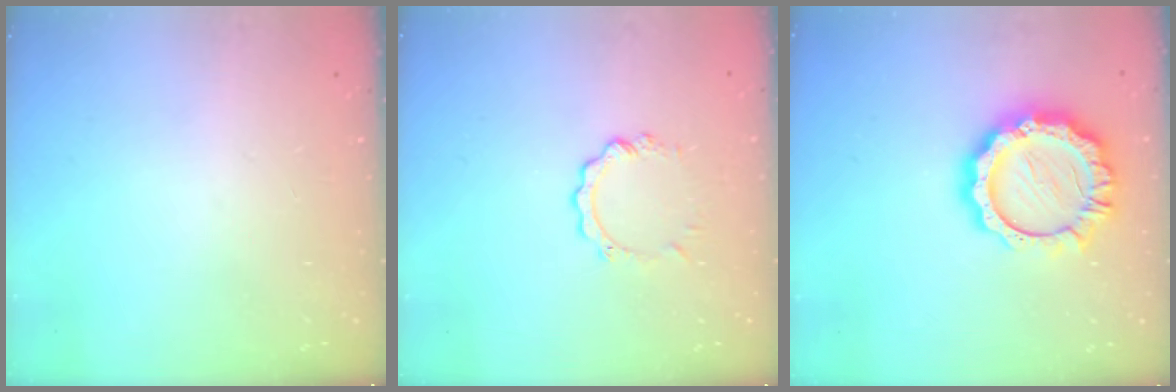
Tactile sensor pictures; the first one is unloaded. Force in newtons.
{"total": 4.0, "press": 4.0, "slide": 0.4}
{"total": 14.4, "press": 14.3, "slide": 1.2}